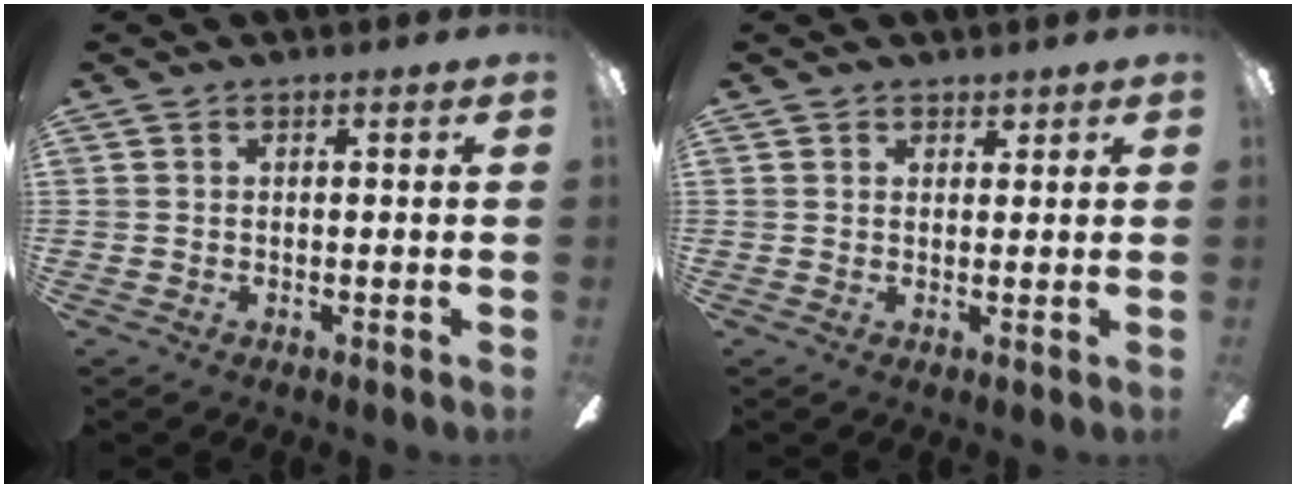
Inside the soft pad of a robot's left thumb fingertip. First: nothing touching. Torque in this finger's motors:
{"motor_torque": [0.09, -0.18, -0.26, 0.04, -0.03]}